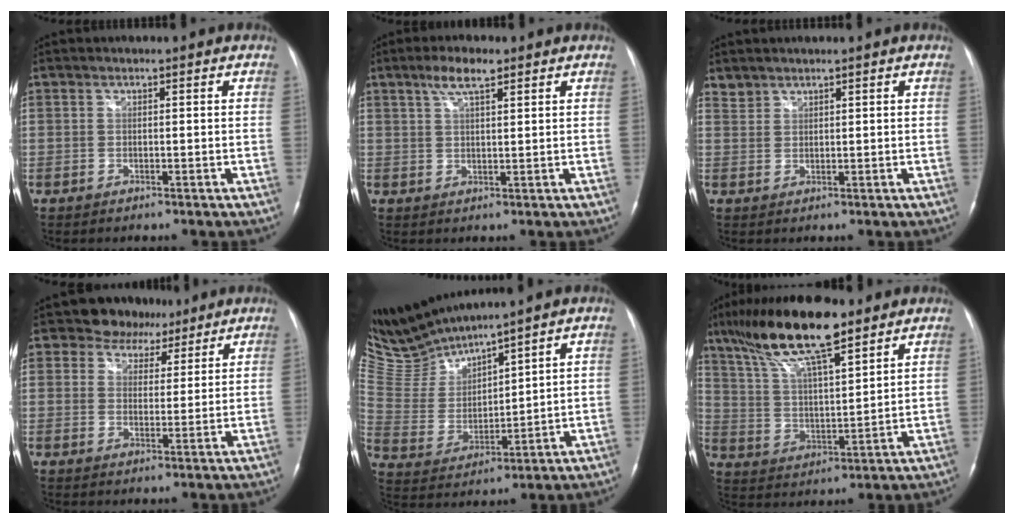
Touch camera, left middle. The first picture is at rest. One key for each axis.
{"total": 4.5, "fx": 2.9, "fy": 1.1, "fz": 3.3, "tx": -0.068, "ty": 0.009, "tz": 0.053}
{"total": 1.6, "fx": 1.5, "fy": 0.6, "fz": -0.2, "tx": 0.005, "ty": 0.007, "tz": 0.032}
{"total": 6.2, "fx": 4.8, "fy": 3.9, "fz": -0.2, "tx": 0.007, "ty": -0.001, "tz": 0.061}
{"total": 9.4, "fx": 9.4, "fy": -0.7, "fz": 0.8, "tx": -0.049, "ty": -0.001, "tz": 0.214}
{"total": 16.3, "fx": 11.4, "fy": 3.1, "fz": 11.2, "tx": -0.212, "ty": 0.022, "tz": 0.210}